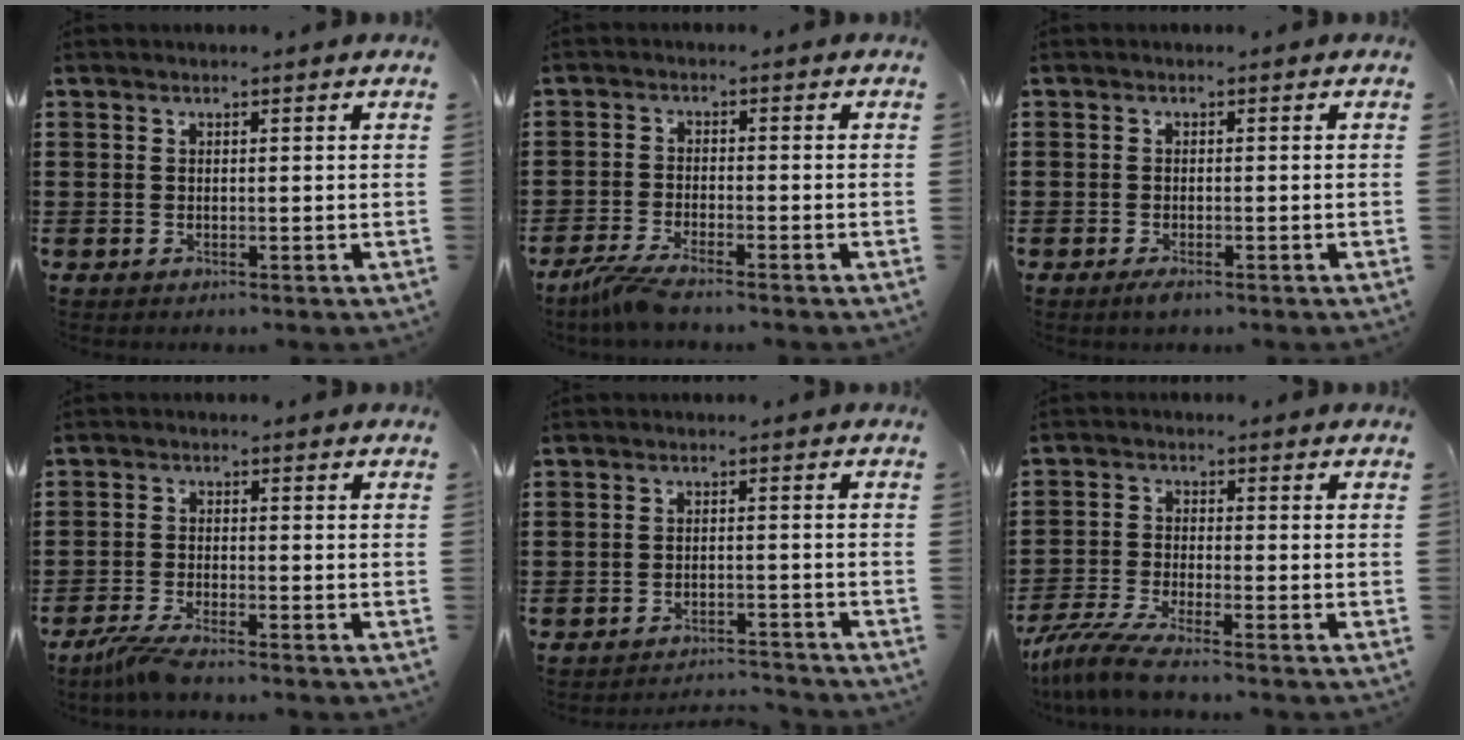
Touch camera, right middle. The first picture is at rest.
{"total": 3.8, "force": [-3.3, -0.2, 1.9], "torque": [-0.063, -0.020, -0.068]}
{"total": 1.2, "force": [-0.8, 0.3, 0.8], "torque": [-0.017, -0.005, -0.013]}
{"total": 3.4, "force": [-3.0, -0.2, 1.6], "torque": [-0.050, -0.016, -0.061]}
{"total": 2.9, "force": [-2.9, 0.1, 0.0], "torque": [-0.005, 0.003, -0.061]}
{"total": 5.3, "force": [-4.6, 0.2, 2.6], "torque": [-0.080, -0.022, -0.096]}